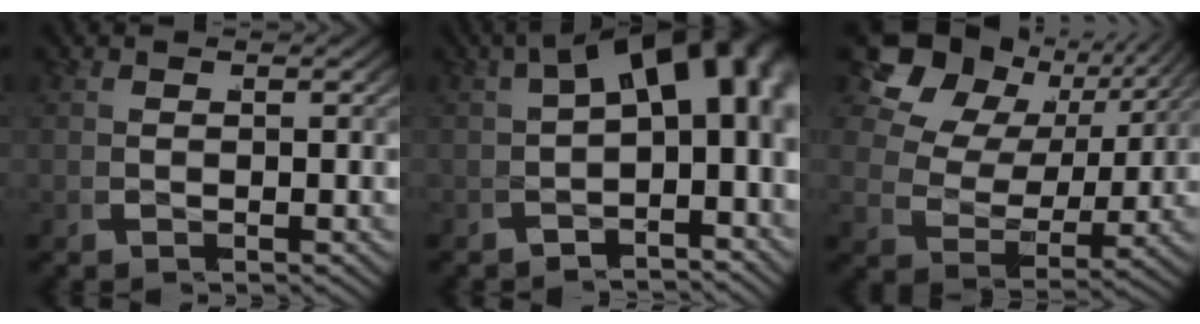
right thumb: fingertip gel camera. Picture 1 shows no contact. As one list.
[{"total": 10.5, "force": [0.4, 6.1, 8.6], "torque": [-0.114, 0.005, -0.005]}, {"total": 9.9, "force": [3.5, 7.3, 5.8], "torque": [-0.130, 0.005, 0.038]}]